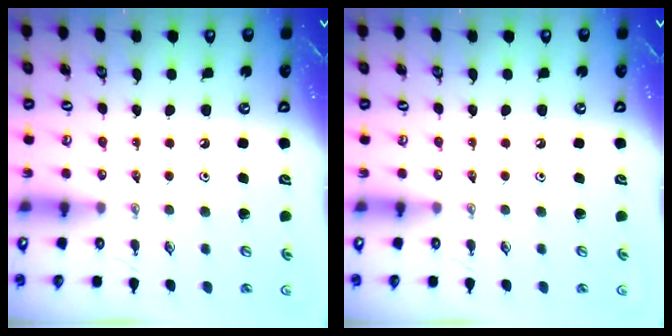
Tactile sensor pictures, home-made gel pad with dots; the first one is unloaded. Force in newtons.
{"total": 0.0}